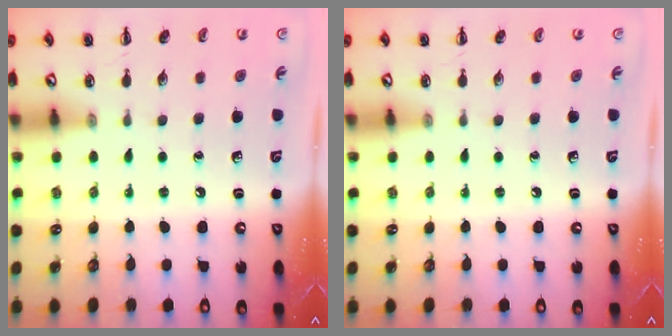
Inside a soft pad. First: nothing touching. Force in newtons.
{"total": 0.0}